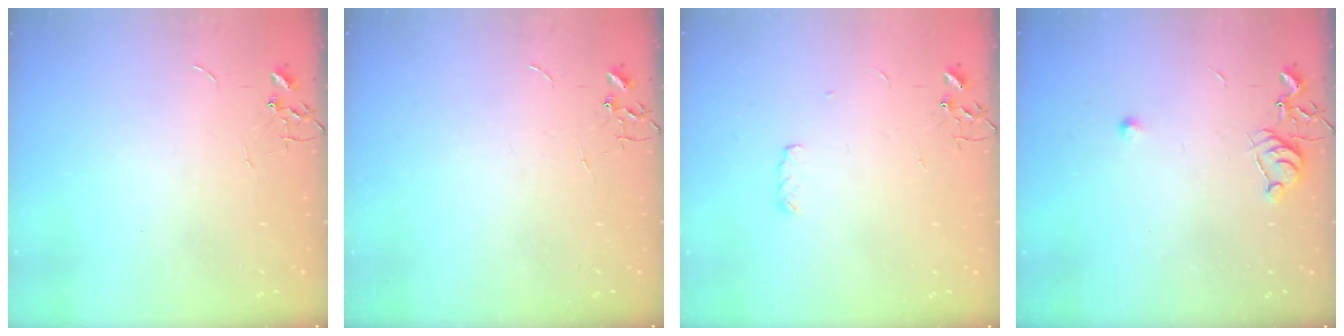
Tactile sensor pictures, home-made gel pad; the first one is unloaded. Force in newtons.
{"total": 0.0}
{"total": 4.1, "press": 4.1, "slide": 0.6}
{"total": 6.3, "press": 6.2, "slide": 0.8}